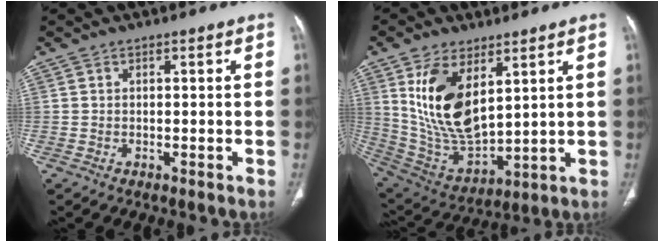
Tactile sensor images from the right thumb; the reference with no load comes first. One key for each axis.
{"total": 17.0, "fx": 6.3, "fy": 8.7, "fz": 13.2, "tx": -0.234, "ty": -0.029, "tz": 0.144}